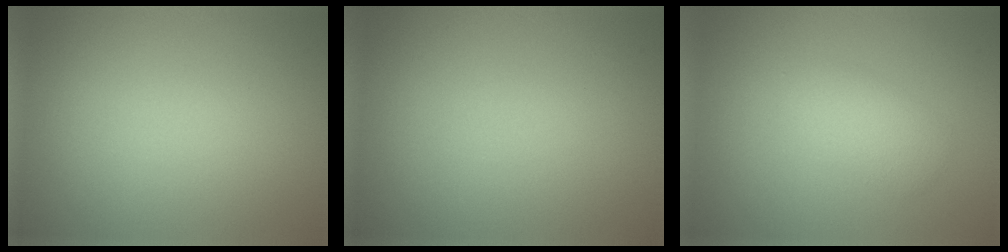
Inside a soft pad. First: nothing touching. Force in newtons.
{"total": 0.0}
{"total": 2.0, "press": 2.0, "slide": 0.0}